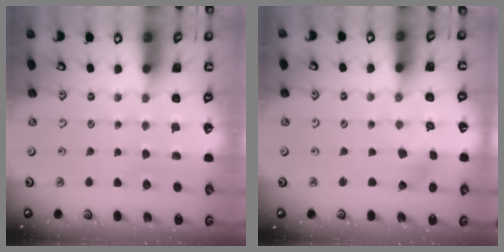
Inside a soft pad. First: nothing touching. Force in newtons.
{"total": 1.0, "press": 1.0, "slide": 0.1}